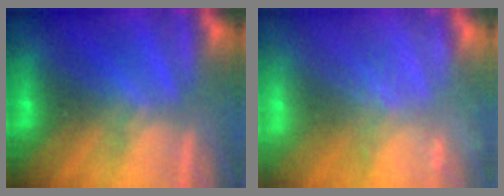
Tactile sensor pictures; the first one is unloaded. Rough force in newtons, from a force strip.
{"total": 2.0}